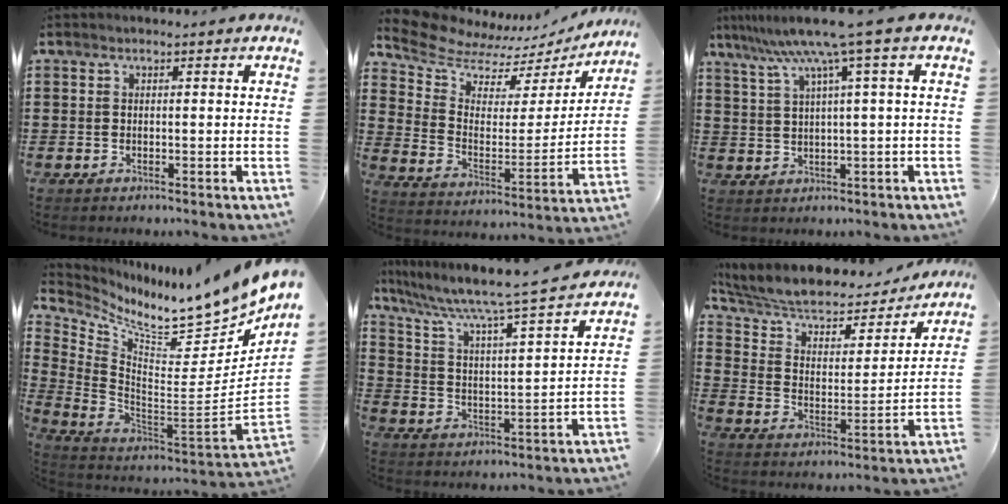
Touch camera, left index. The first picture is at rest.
{"total": 8.8, "force": [7.7, 3.3, 2.4], "torque": [-0.092, -0.050, 0.137]}
{"total": 8.4, "force": [4.3, -0.9, 7.2], "torque": [-0.148, -0.017, 0.070]}
{"total": 9.7, "force": [8.2, 1.6, 4.9], "torque": [-0.088, -0.085, 0.128]}
{"total": 7.0, "force": [6.0, -0.3, 3.6], "torque": [-0.094, -0.049, 0.090]}
{"total": 6.8, "force": [5.5, 2.4, 3.1], "torque": [-0.085, -0.035, 0.092]}